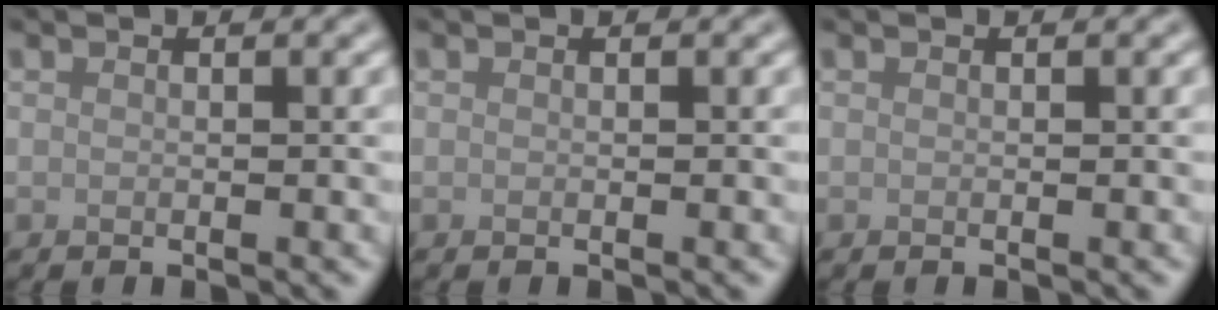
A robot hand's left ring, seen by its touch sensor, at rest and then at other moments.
{"total": 0.0}
{"total": 0.0}